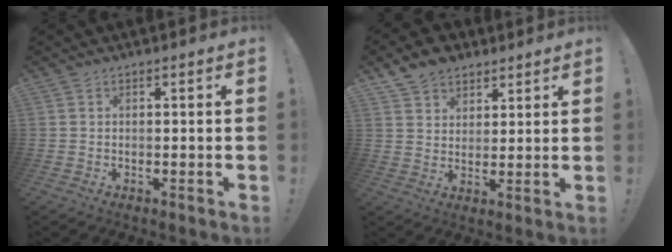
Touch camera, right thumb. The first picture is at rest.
{"total": 8.0, "force": [5.8, 5.2, 1.8], "torque": [-0.033, -0.032, 0.115]}